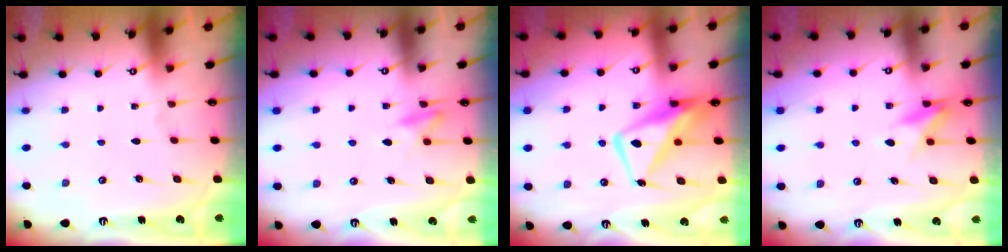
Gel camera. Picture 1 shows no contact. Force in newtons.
{"total": 9.5, "press": 9.4, "slide": 1.4}
{"total": 10.0, "press": 9.8, "slide": 1.9}
{"total": 8.5, "press": 8.5, "slide": 0.9}